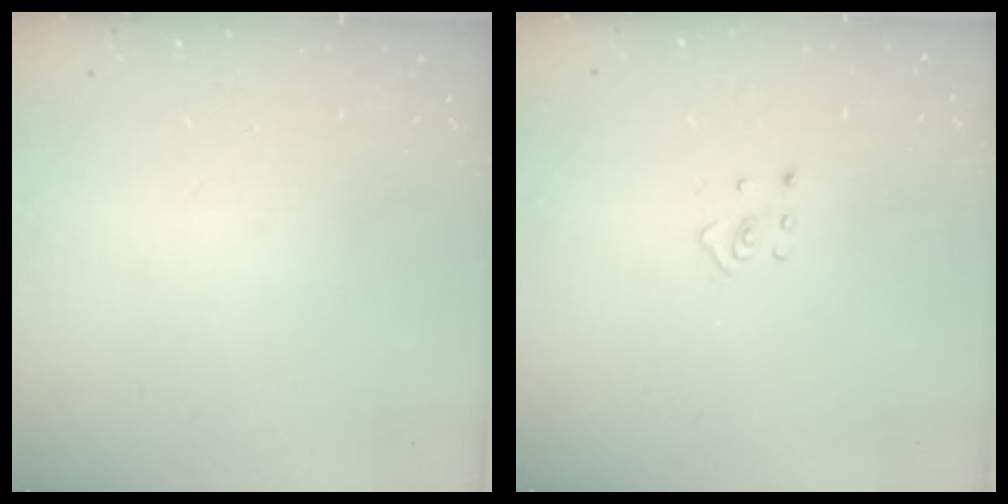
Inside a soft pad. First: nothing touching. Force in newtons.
{"total": 2.4, "press": 2.3, "slide": 0.4}